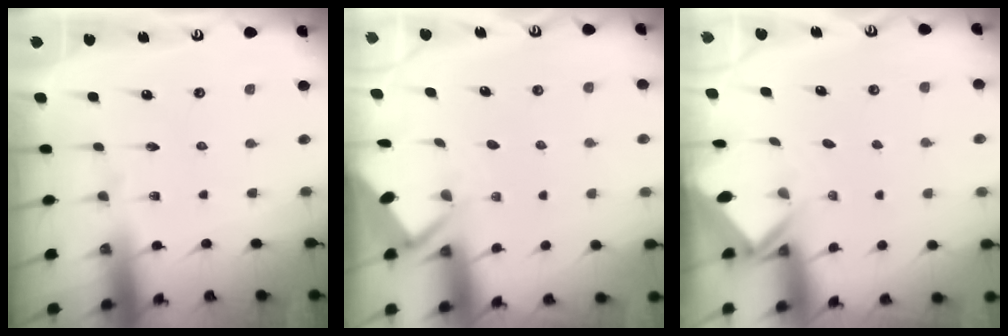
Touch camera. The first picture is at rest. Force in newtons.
{"total": 2.8, "press": 2.7, "slide": 0.3}
{"total": 2.3, "press": 2.3, "slide": 0.2}